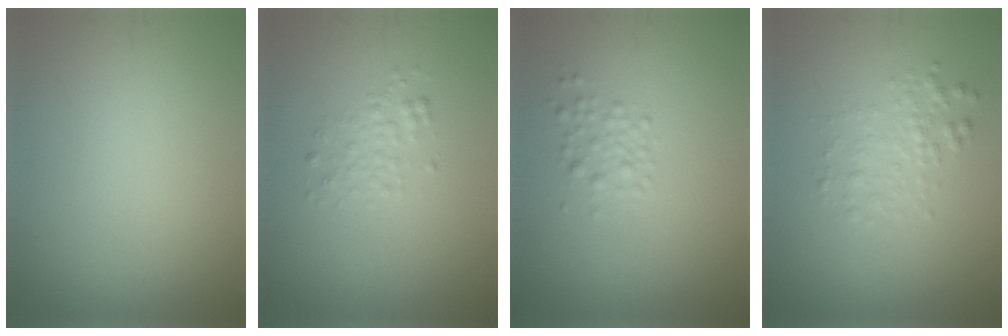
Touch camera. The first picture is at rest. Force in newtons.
{"total": 1.5, "press": 1.5, "slide": 0.0}
{"total": 1.6, "press": 1.6, "slide": 0.0}
{"total": 2.0, "press": 2.0, "slide": 0.1}